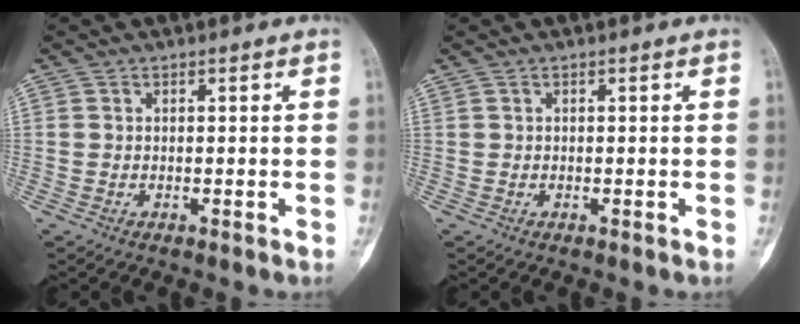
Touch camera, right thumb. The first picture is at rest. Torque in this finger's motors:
{"motor_torque": [0.00, 0.00, 0.00, 0.00, 0.00]}